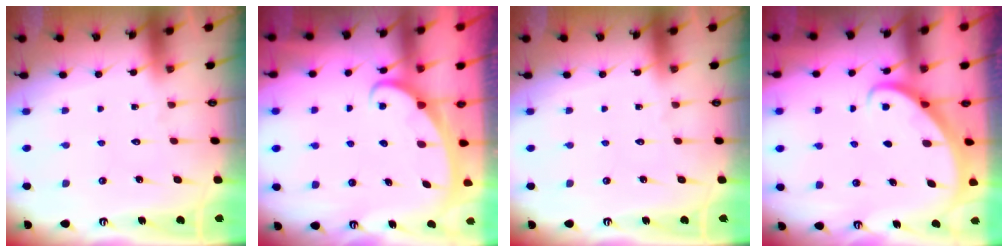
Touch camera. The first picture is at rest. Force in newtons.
{"total": 2.6, "press": 2.6, "slide": 0.3}
{"total": 0.0}
{"total": 2.8, "press": 2.8, "slide": 0.2}